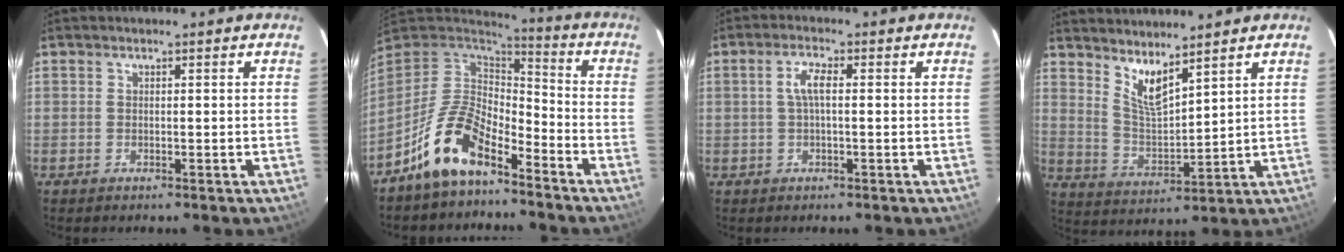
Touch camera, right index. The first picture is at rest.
{"total": 13.0, "force": [-8.8, 5.5, 7.8], "torque": [-0.164, 0.010, -0.169]}
{"total": 3.4, "force": [0.2, 1.0, 3.2], "torque": [-0.065, 0.007, 0.005]}
{"total": 7.0, "force": [5.4, 1.5, 4.2], "torque": [-0.078, -0.013, 0.110]}